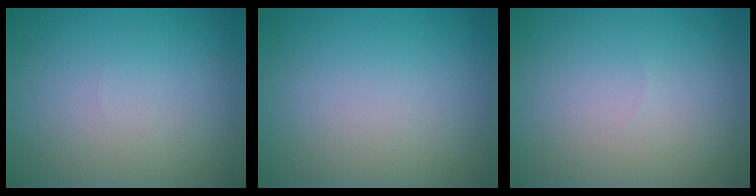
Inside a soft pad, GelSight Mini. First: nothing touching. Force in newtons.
{"total": 0.0}
{"total": 0.0}